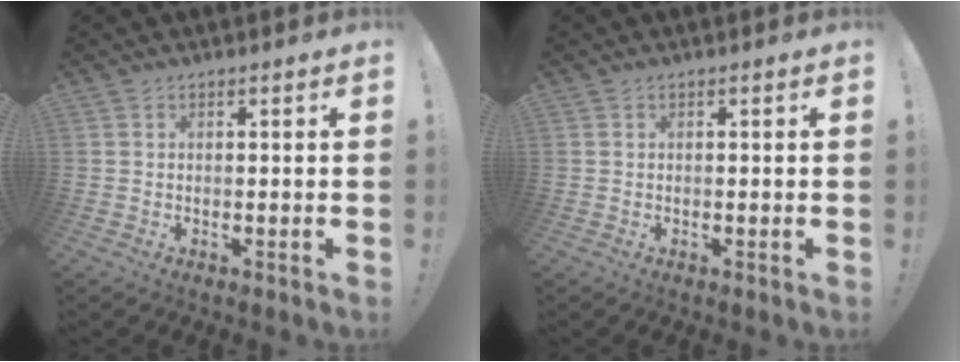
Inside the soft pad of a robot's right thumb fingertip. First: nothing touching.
{"total": 0.0}